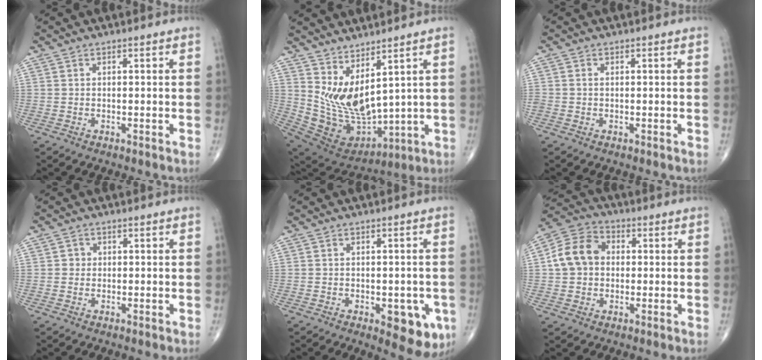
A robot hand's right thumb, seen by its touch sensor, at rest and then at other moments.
{"total": 13.8, "force": [5.2, 6.8, 10.9], "torque": [-0.185, -0.055, 0.132]}
{"total": 0.6, "force": [-0.1, 0.5, 0.3], "torque": [-0.004, 0.002, -0.001]}
{"total": 1.4, "force": [0.1, 1.4, 0.3], "torque": [0.004, 0.004, -0.001]}
{"total": 7.4, "force": [-2.5, 3.5, 6.0], "torque": [-0.046, -0.003, -0.024]}
{"total": 9.7, "force": [0.6, 7.8, 5.7], "torque": [-0.095, 0.026, 0.000]}